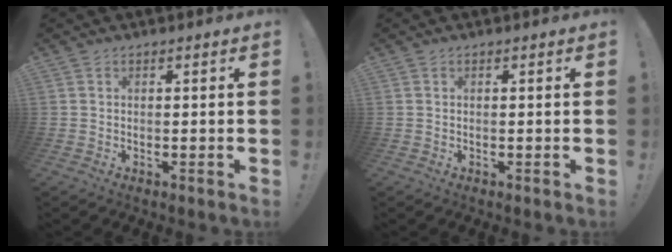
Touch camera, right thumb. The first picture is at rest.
{"total": 0.0}